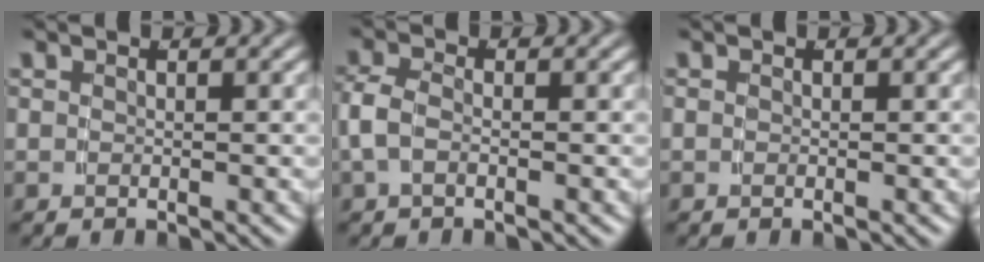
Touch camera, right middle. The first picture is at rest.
{"total": 2.4, "force": [-0.1, 1.8, 1.6], "torque": [-0.050, -0.009, 0.002]}
{"total": 0.0}